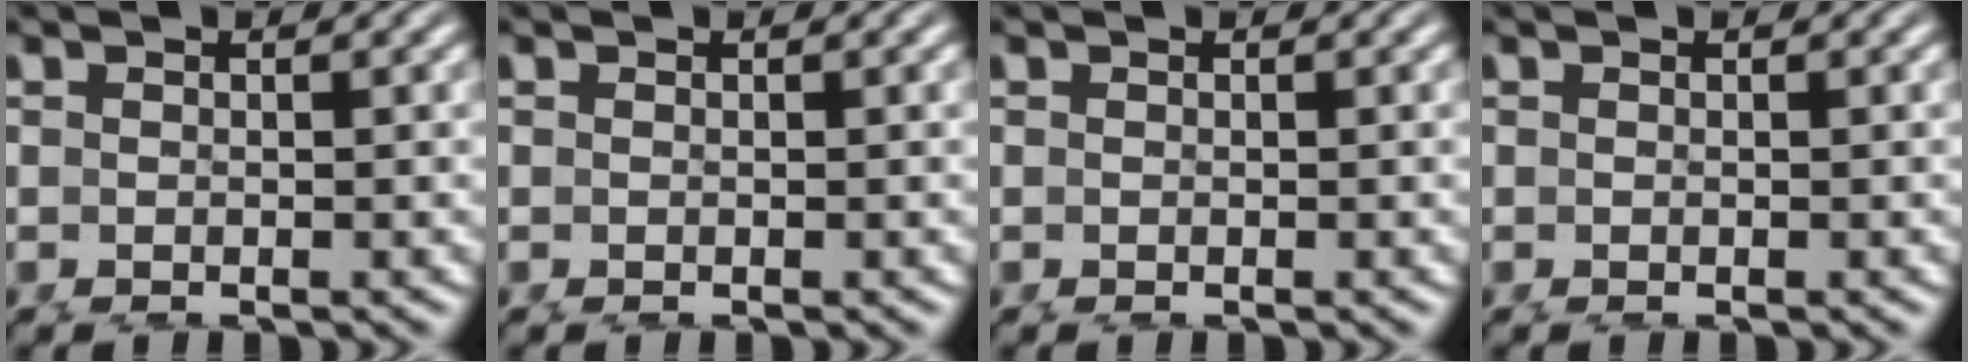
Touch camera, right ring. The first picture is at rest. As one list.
[{"total": 0.0}, {"total": 0.0}, {"total": 0.0}]